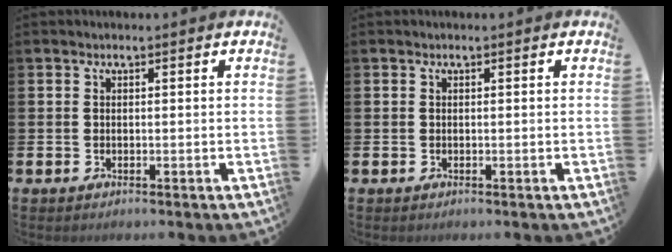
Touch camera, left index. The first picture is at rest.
{"total": 0.0}